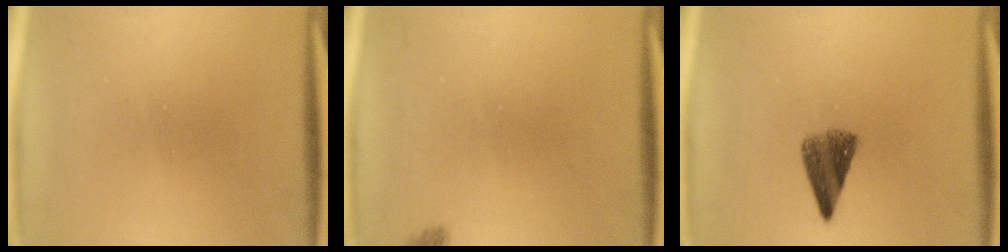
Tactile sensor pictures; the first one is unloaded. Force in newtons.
{"total": 1.3}
{"total": 5.2}